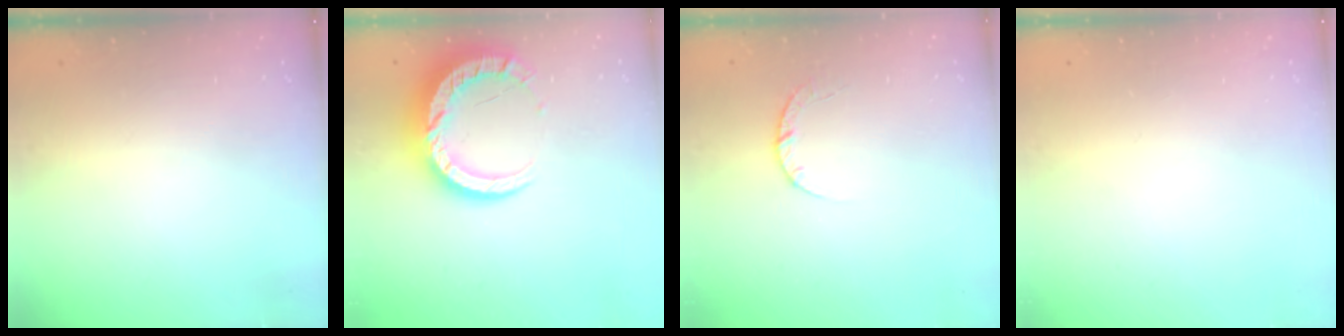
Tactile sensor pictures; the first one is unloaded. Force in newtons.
{"total": 12.7, "press": 12.7, "slide": 0.8}
{"total": 3.7, "press": 3.7, "slide": 0.5}
{"total": 0.0}